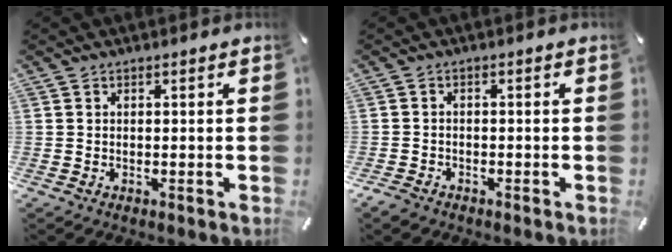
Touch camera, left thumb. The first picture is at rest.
{"total": 2.1, "force": [-1.6, 1.2, 0.6], "torque": [-0.016, 0.007, -0.035]}